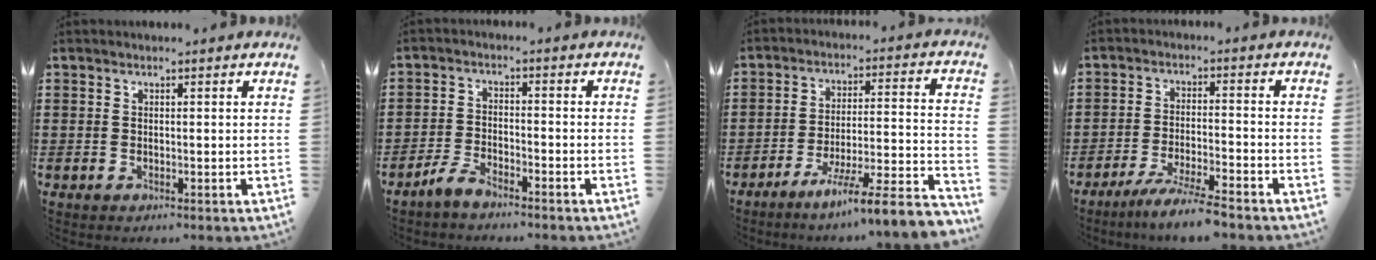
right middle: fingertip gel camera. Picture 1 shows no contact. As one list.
[{"total": 3.6, "force": [-3.2, 0.7, 1.4], "torque": [-0.040, 0.006, -0.068]}, {"total": 8.0, "force": [-6.6, -0.8, 4.4], "torque": [-0.069, -0.015, -0.129]}, {"total": 5.7, "force": [-4.9, -0.5, 2.8], "torque": [-0.055, -0.016, -0.093]}]